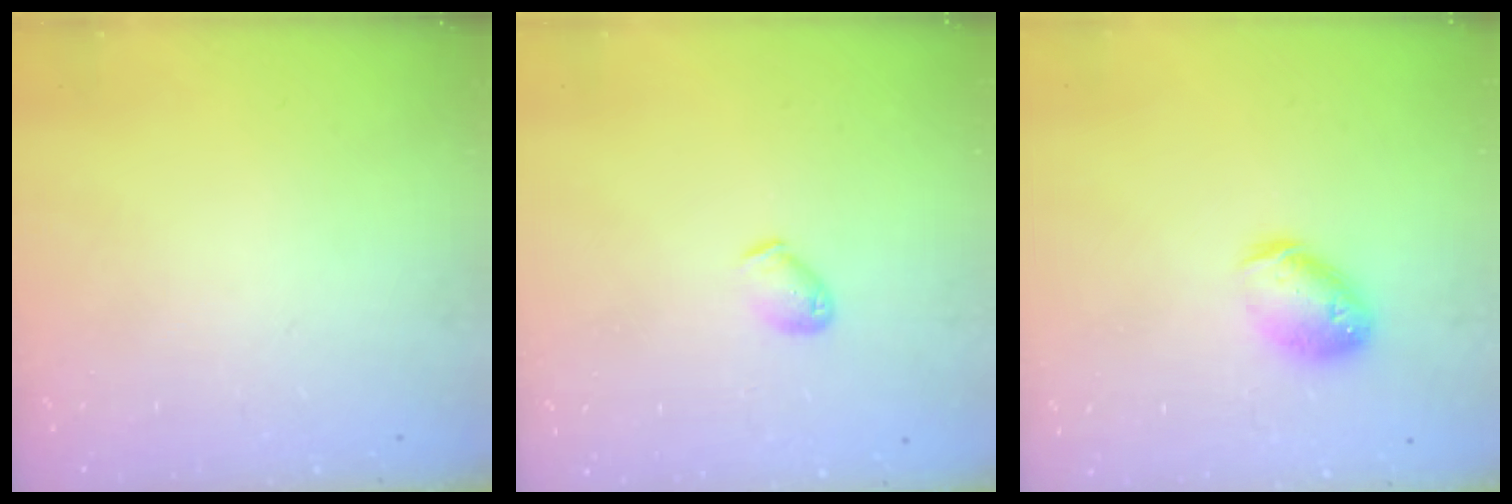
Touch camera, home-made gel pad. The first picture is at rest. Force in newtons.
{"total": 4.2, "press": 4.2, "slide": 0.7}
{"total": 11.4, "press": 11.2, "slide": 2.0}